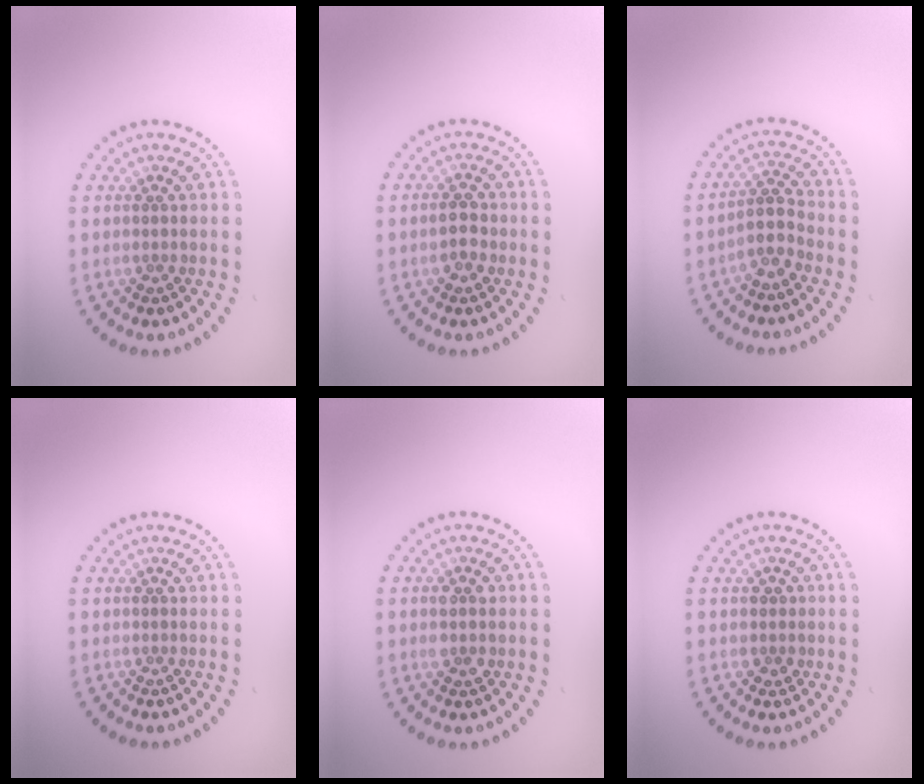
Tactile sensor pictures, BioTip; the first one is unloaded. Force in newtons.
{"total": 2.2, "press": 2.2, "slide": 0.3}
{"total": 2.5, "press": 1.9, "slide": 1.6}
{"total": 0.0}
{"total": 2.3, "press": 2.3, "slide": 0.2}
{"total": 1.2, "press": 1.0, "slide": 0.5}